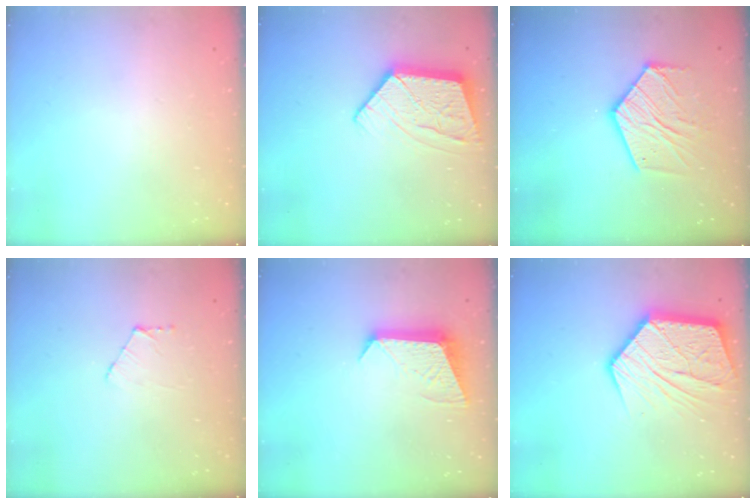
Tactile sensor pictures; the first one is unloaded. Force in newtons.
{"total": 13.0, "press": 12.9, "slide": 1.0}
{"total": 13.0, "press": 13.0, "slide": 0.9}
{"total": 3.6, "press": 3.6, "slide": 0.3}
{"total": 10.3, "press": 10.3, "slide": 0.5}
{"total": 18.8, "press": 18.7, "slide": 1.8}